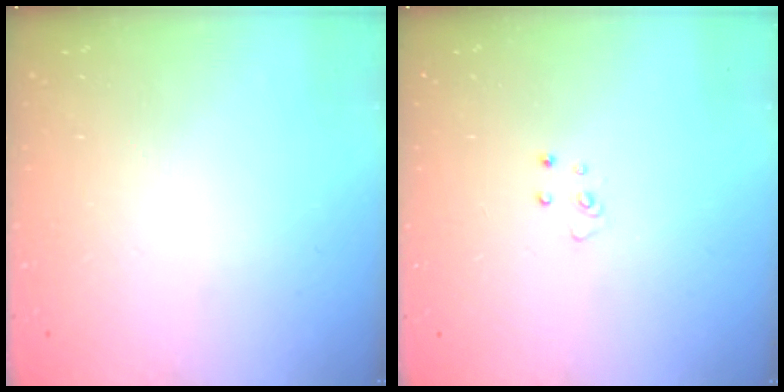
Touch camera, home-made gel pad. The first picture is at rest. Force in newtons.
{"total": 3.1, "press": 3.1, "slide": 0.3}